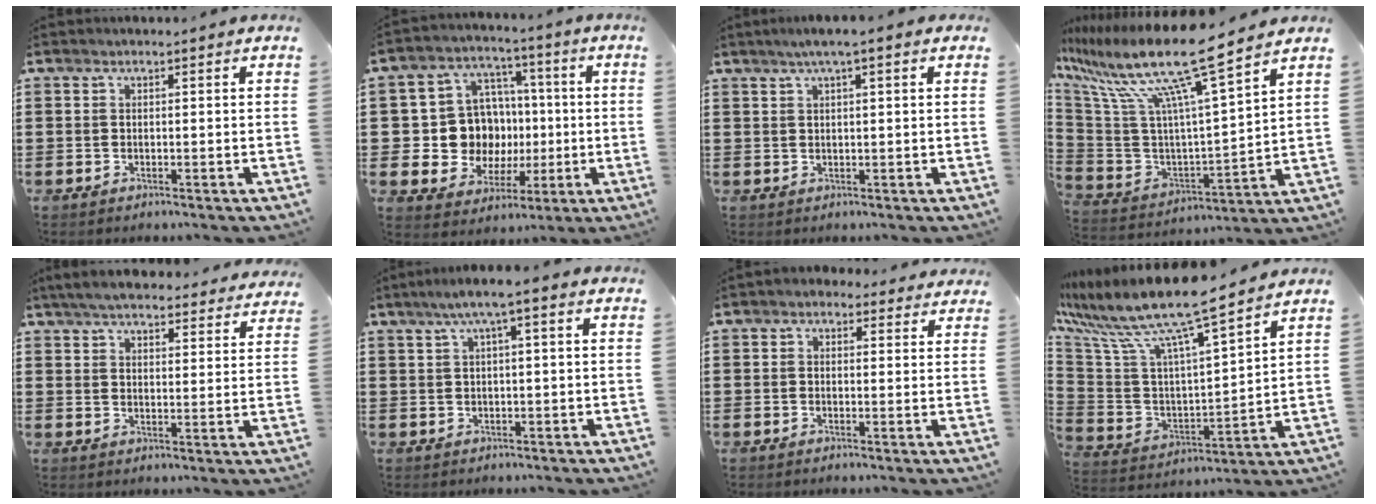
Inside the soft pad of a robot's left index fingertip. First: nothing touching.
{"total": 11.2, "force": [0.5, 10.4, 3.9], "torque": [-0.111, 0.006, 0.026]}
{"total": 2.3, "force": [1.1, -0.1, 2.0], "torque": [-0.038, 0.002, 0.018]}
{"total": 15.2, "force": [11.2, 0.6, 10.3], "torque": [-0.230, -0.076, 0.178]}
{"total": 5.3, "force": [5.0, 0.6, 1.5], "torque": [-0.048, -0.017, 0.091]}
{"total": 3.3, "force": [0.5, 0.1, 3.3], "torque": [-0.062, 0.002, 0.004]}
{"total": 1.6, "force": [1.0, 1.2, 0.5], "torque": [-0.006, 0.007, 0.014]}
{"total": 12.0, "force": [9.8, 0.5, 7.0], "torque": [-0.173, -0.069, 0.163]}